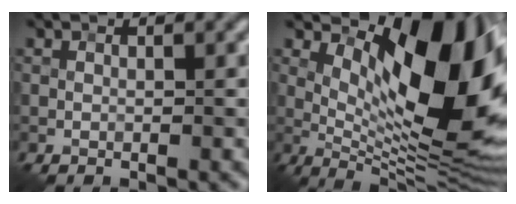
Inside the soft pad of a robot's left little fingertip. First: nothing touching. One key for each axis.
{"total": 13.8, "fx": 3.5, "fy": 5.5, "fz": 12.2, "tx": -0.172, "ty": -0.003, "tz": 0.058}